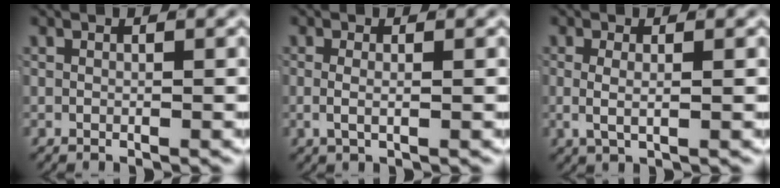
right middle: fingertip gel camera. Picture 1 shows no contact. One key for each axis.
{"total": 1.5, "fx": -0.3, "fy": 0.3, "fz": 1.4, "tx": -0.036, "ty": -0.012, "tz": 0.001}
{"total": 2.0, "fx": 0.0, "fy": 0.7, "fz": 1.9, "tx": -0.046, "ty": -0.013, "tz": 0.008}